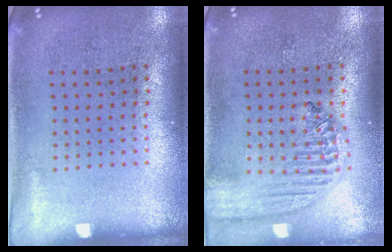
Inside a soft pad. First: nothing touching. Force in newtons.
{"total": 2.1, "press": 1.9, "slide": 1.0}